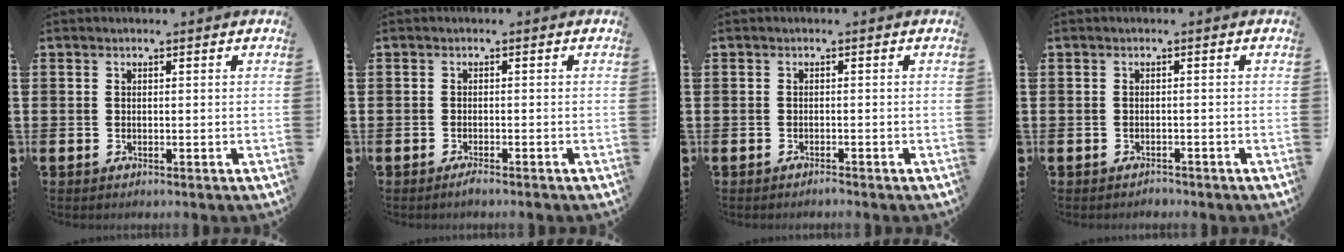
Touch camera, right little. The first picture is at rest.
{"total": 0.9, "force": [-0.7, 0.0, 0.6], "torque": [-0.009, -0.002, -0.013]}
{"total": 0.6, "force": [-0.6, 0.0, -0.1], "torque": [-0.001, -0.002, -0.012]}
{"total": 0.6, "force": [-0.6, 0.1, -0.1], "torque": [-0.001, 0.000, -0.013]}